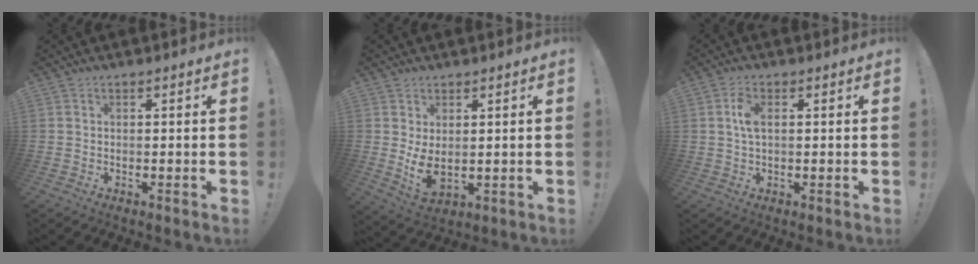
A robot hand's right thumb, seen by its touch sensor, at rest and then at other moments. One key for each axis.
{"total": 6.3, "fx": 1.5, "fy": 3.3, "fz": 5.1, "tx": -0.081, "ty": -0.027, "tz": 0.030}
{"total": 4.5, "fx": 0.8, "fy": 2.2, "fz": 3.9, "tx": -0.069, "ty": -0.001, "tz": 0.008}